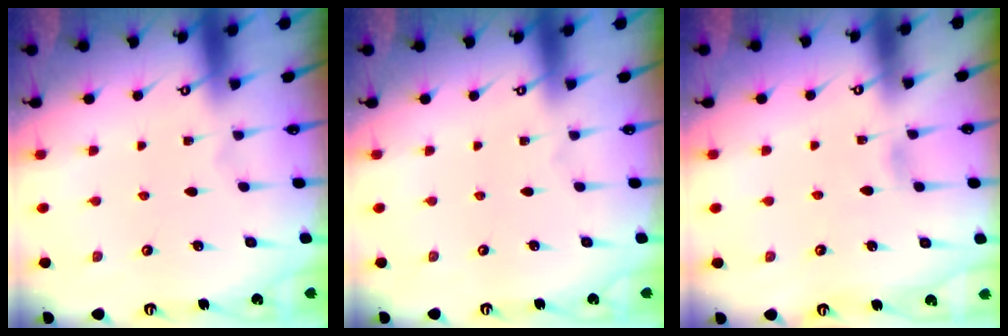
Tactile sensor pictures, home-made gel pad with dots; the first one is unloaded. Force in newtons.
{"total": 0.0}
{"total": 4.8, "press": 4.7, "slide": 0.4}